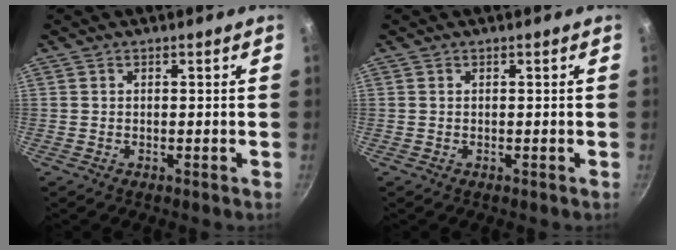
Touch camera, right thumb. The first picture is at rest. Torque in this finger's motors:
{"motor_torque": [0.08, -0.03, 0.19, -0.43, 0.01]}